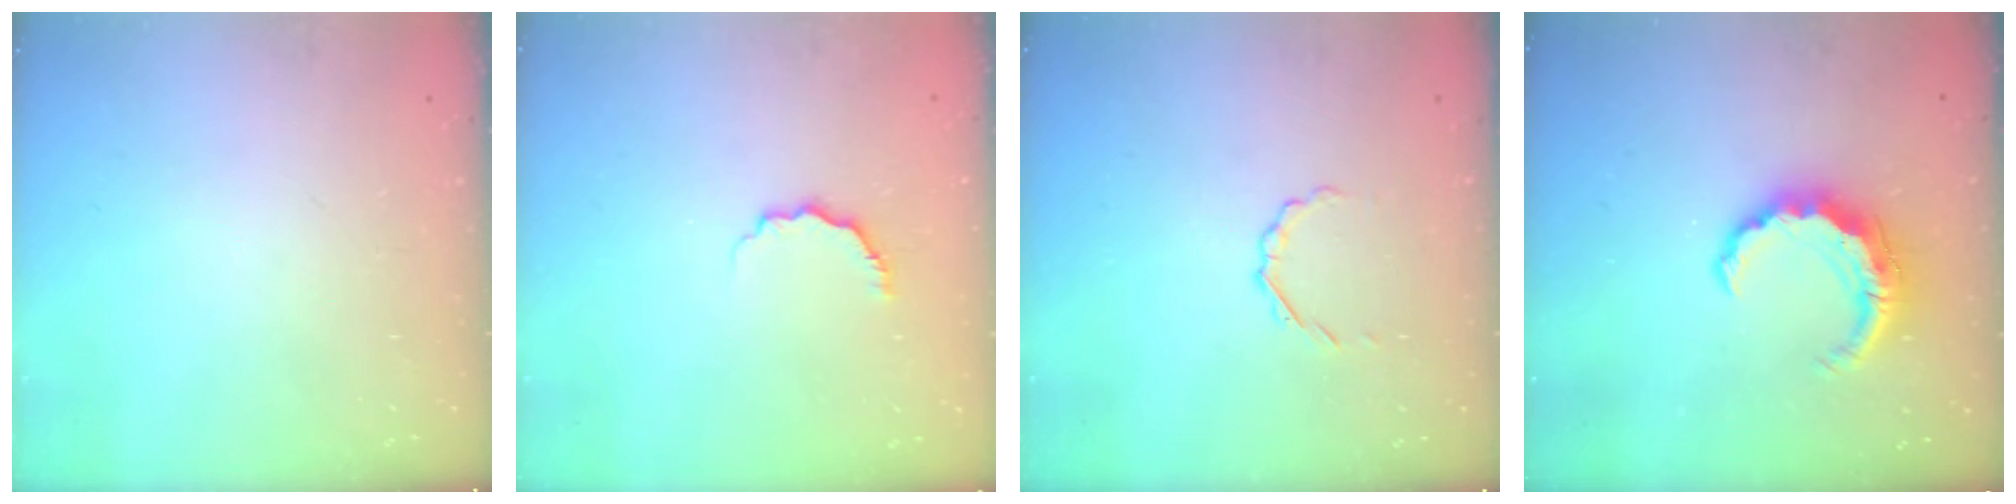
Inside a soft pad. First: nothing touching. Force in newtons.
{"total": 4.8, "press": 4.7, "slide": 0.8}
{"total": 2.2, "press": 2.1, "slide": 0.7}
{"total": 9.4, "press": 9.3, "slide": 1.0}